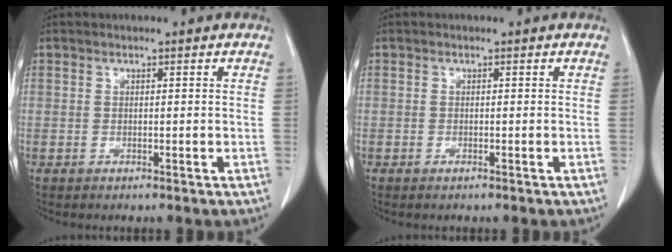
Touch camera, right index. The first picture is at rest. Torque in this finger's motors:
{"motor_torque": [0.25, -0.17, 0.02, 0.00]}